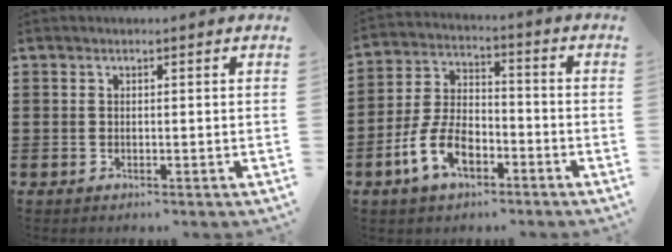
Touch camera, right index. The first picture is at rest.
{"total": 8.8, "force": [-4.1, 4.7, 6.2], "torque": [-0.150, 0.003, -0.083]}